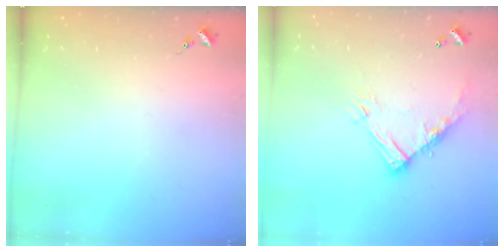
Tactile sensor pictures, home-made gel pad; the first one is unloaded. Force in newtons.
{"total": 13.2, "press": 13.1, "slide": 0.8}